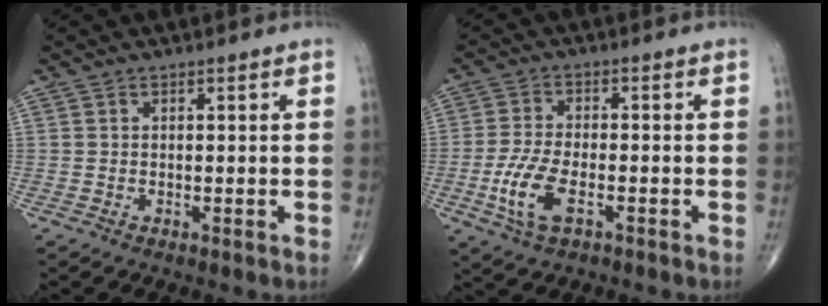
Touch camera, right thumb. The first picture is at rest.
{"total": 7.9, "force": [-2.8, 3.5, 6.5], "torque": [-0.146, 0.008, -0.053]}